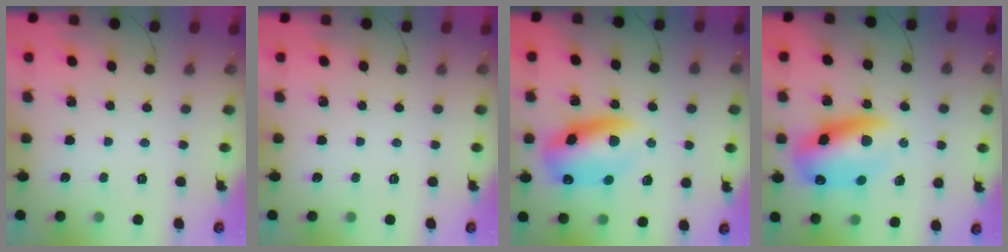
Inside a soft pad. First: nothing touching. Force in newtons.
{"total": 0.0}
{"total": 14.2, "press": 13.8, "slide": 3.6}
{"total": 15.4, "press": 15.0, "slide": 3.5}